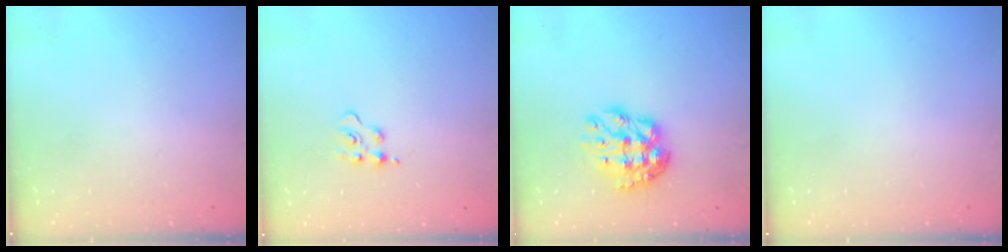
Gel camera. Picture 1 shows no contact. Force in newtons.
{"total": 4.4, "press": 4.3, "slide": 0.4}
{"total": 10.5, "press": 10.4, "slide": 0.8}
{"total": 0.0}